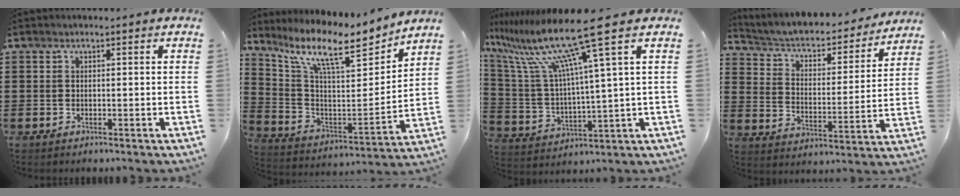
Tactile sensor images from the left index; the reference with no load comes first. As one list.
[{"total": 11.1, "force": [8.4, 2.4, 6.9], "torque": [-0.160, -0.054, 0.137]}, {"total": 15.0, "force": [9.4, 0.2, 11.7], "torque": [-0.278, -0.049, 0.142]}, {"total": 4.1, "force": [3.5, 1.3, 1.7], "torque": [-0.053, -0.028, 0.050]}]